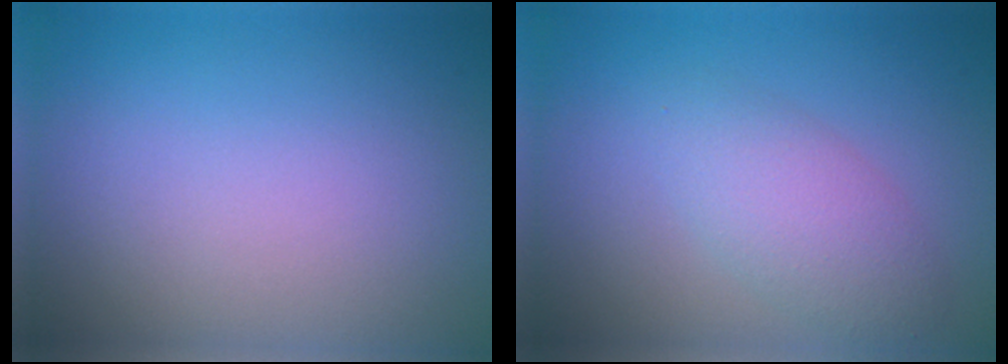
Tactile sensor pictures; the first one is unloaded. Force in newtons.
{"total": 3.3, "press": 3.3, "slide": 0.2}